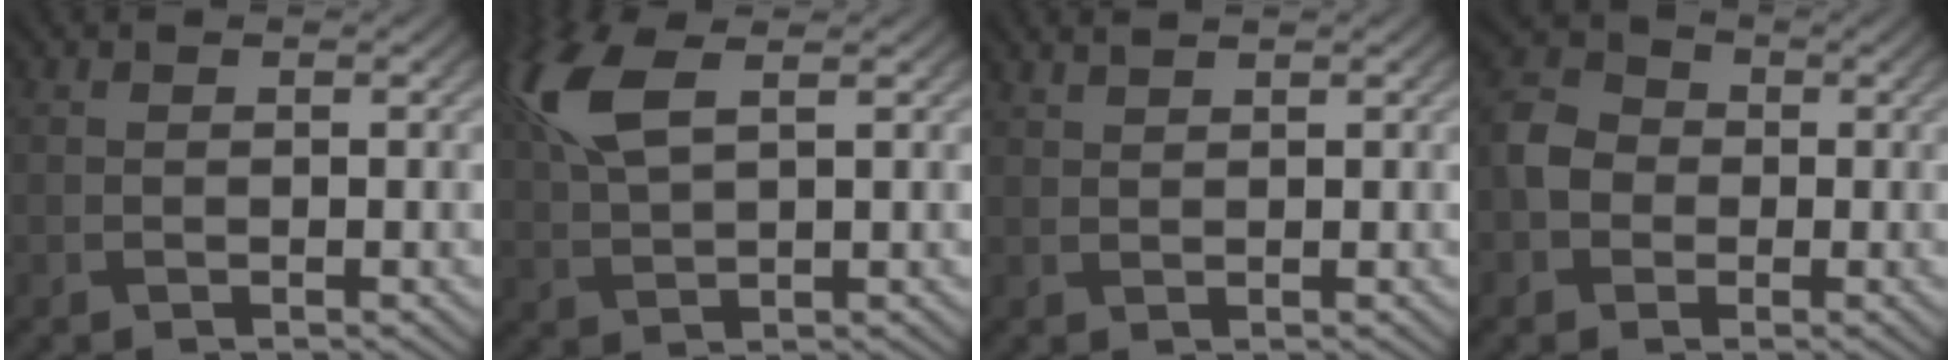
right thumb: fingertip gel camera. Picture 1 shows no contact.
{"total": 7.9, "force": [3.2, 3.1, 6.5], "torque": [-0.175, 0.019, 0.064]}
{"total": 1.2, "force": [1.1, 0.1, 0.4], "torque": [-0.015, 0.005, 0.026]}
{"total": 4.8, "force": [-0.9, 4.2, 2.2], "torque": [-0.056, 0.007, -0.027]}